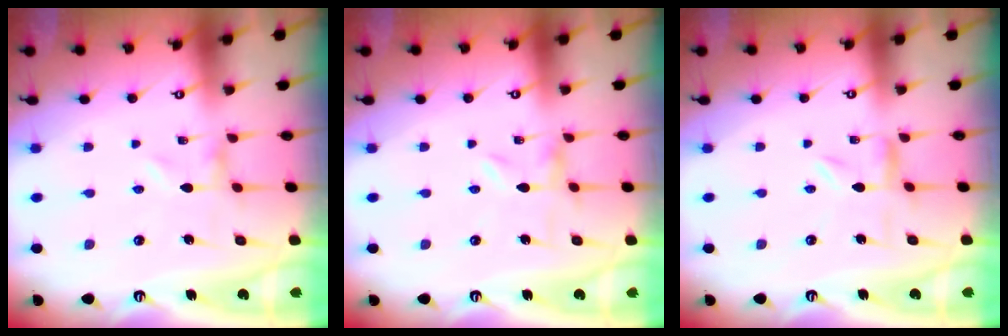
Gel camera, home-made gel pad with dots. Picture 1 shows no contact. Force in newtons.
{"total": 0.0}
{"total": 1.8, "press": 1.8, "slide": 0.3}